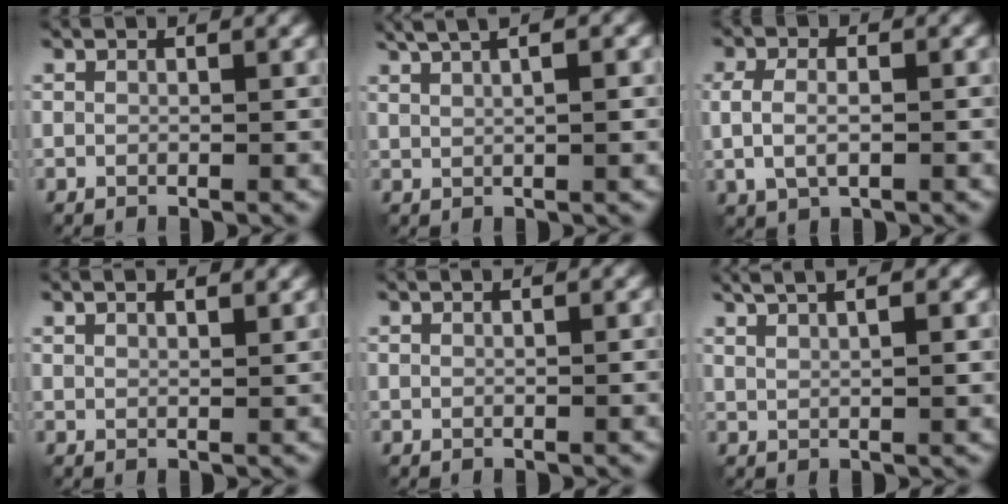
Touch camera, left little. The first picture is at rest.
{"total": 5.9, "force": [2.8, 2.2, 4.7], "torque": [-0.062, 0.024, 0.025]}
{"total": 3.2, "force": [-0.6, 1.9, 2.5], "torque": [-0.054, -0.002, -0.004]}
{"total": 3.3, "force": [2.2, 1.3, 2.2], "torque": [-0.013, 0.018, 0.009]}
{"total": 0.5, "force": [0.4, 0.1, 0.3], "torque": [-0.003, 0.000, 0.001]}
{"total": 5.1, "force": [3.0, 1.8, 3.7], "torque": [-0.041, 0.021, 0.027]}